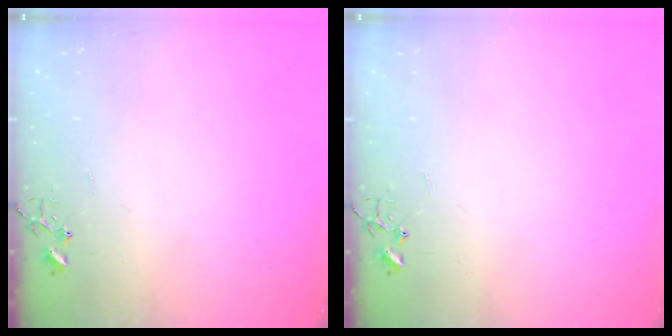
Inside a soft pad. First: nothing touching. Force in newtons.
{"total": 0.0}